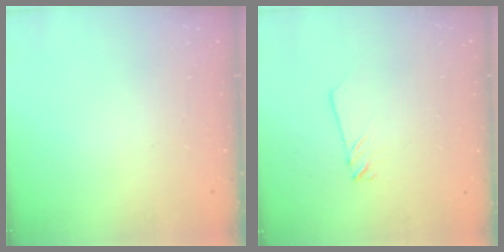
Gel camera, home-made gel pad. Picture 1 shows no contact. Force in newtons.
{"total": 2.0, "press": 2.0, "slide": 0.1}